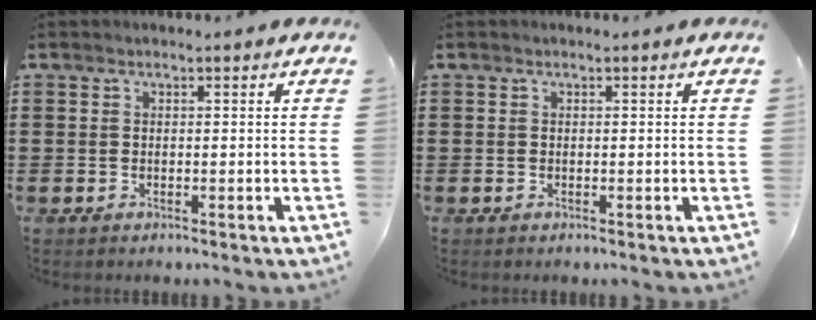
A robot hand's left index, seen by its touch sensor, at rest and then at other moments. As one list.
[{"total": 0.0}]